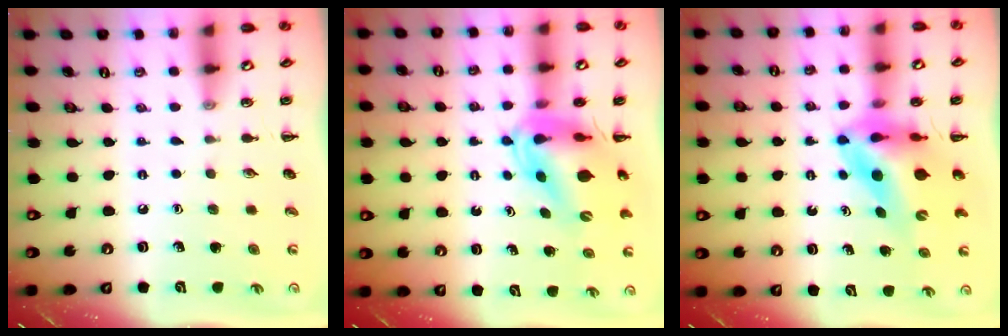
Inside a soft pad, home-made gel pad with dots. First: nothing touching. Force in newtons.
{"total": 8.0, "press": 7.6, "slide": 2.6}
{"total": 11.4, "press": 10.9, "slide": 3.5}